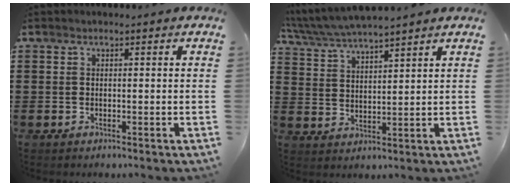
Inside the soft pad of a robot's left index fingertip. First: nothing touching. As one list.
[{"total": 4.8, "force": [4.6, 0.0, 1.4], "torque": [-0.045, -0.021, 0.082]}]